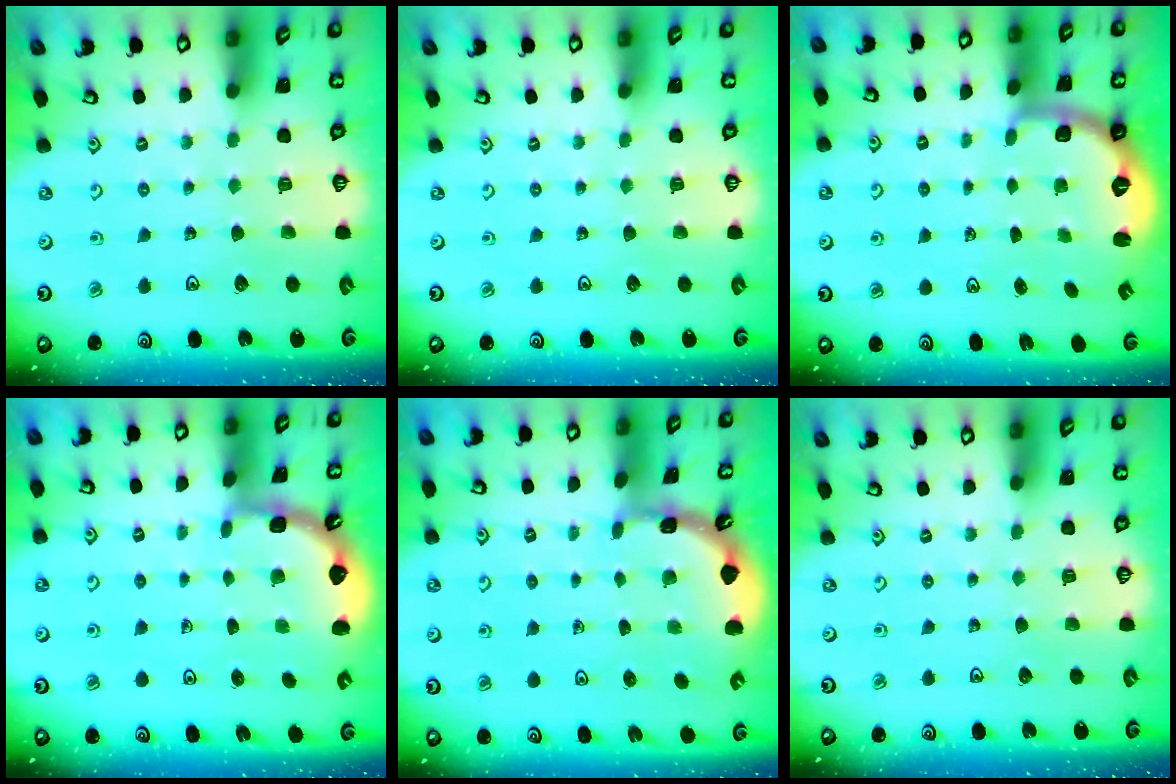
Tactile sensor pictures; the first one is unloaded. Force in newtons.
{"total": 0.0}
{"total": 2.6, "press": 1.6, "slide": 2.1}
{"total": 1.9, "press": 1.9, "slide": 0.2}
{"total": 1.7, "press": 1.7, "slide": 0.1}
{"total": 0.0}